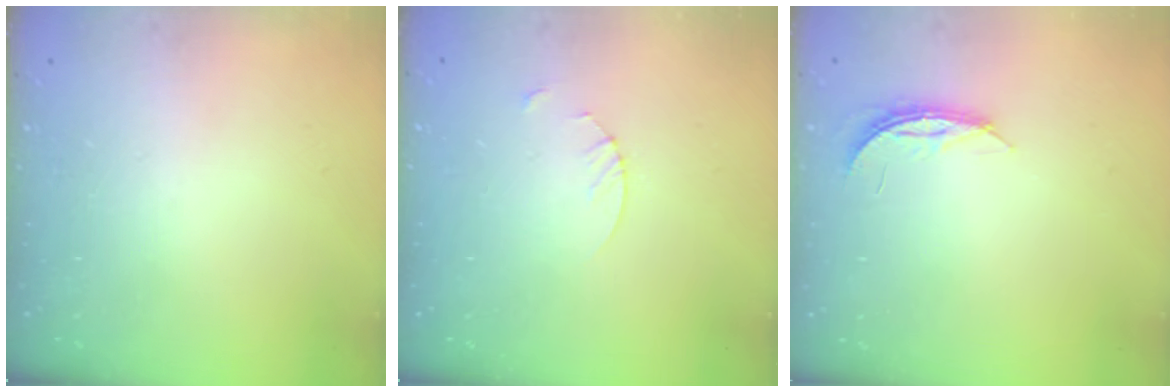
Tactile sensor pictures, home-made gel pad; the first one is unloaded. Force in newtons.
{"total": 1.8, "press": 1.8, "slide": 0.2}
{"total": 3.9, "press": 3.9, "slide": 0.4}